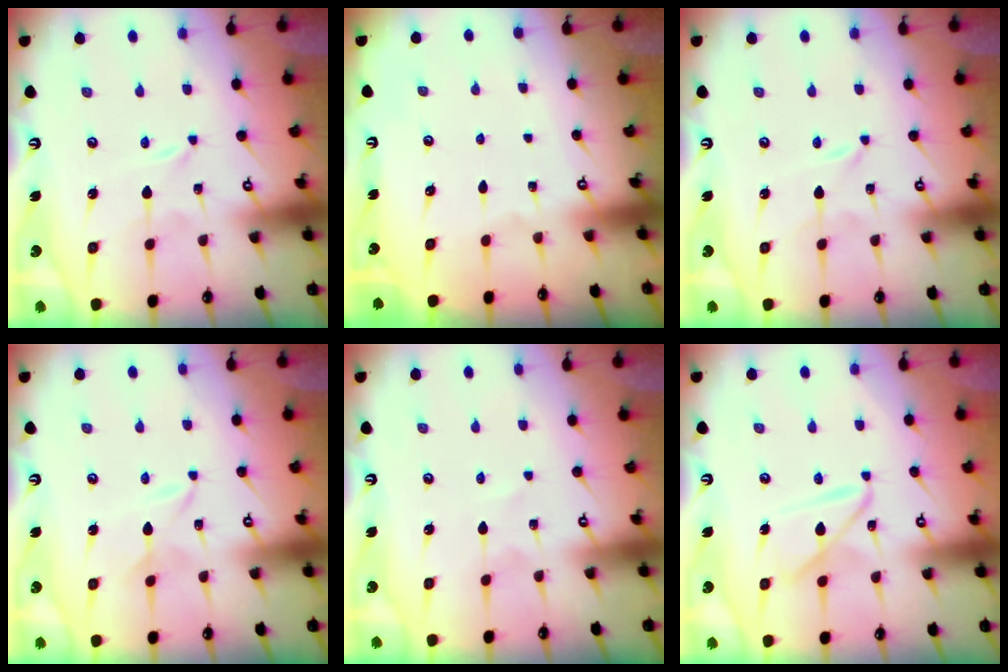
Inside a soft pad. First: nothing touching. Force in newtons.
{"total": 0.0}
{"total": 0.0}
{"total": 1.5, "press": 1.5, "slide": 0.3}
{"total": 0.0}
{"total": 9.6, "press": 9.6, "slide": 0.9}